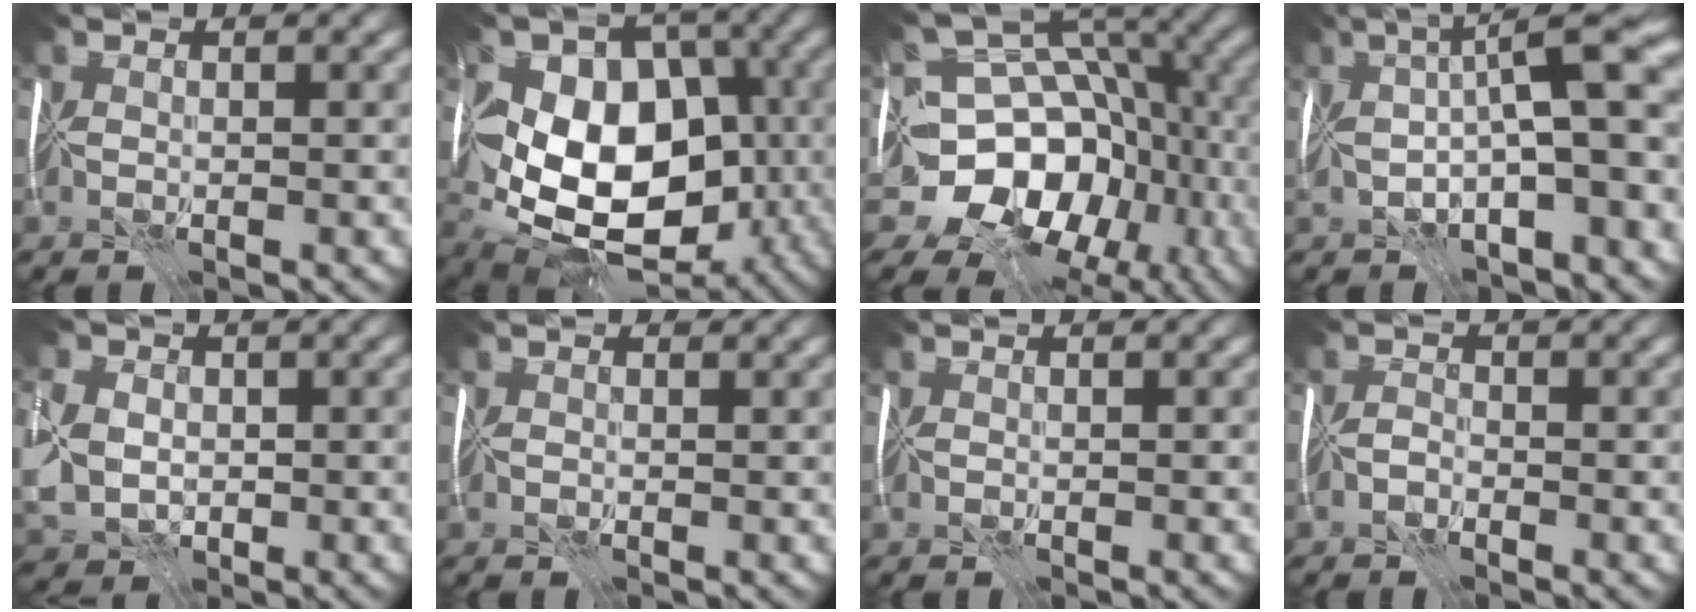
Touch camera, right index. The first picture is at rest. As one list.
[{"total": 13.4, "force": [-1.3, 9.1, 9.7], "torque": [-0.148, -0.018, -0.022]}, {"total": 13.8, "force": [-4.3, 11.3, 6.6], "torque": [-0.113, -0.005, -0.085]}, {"total": 11.8, "force": [0.3, 3.4, 11.3], "torque": [-0.170, 0.013, 0.001]}, {"total": 5.6, "force": [-0.5, 4.6, 3.2], "torque": [-0.082, 0.001, -0.019]}, {"total": 0.8, "force": [0.5, 0.5, 0.3], "torque": [-0.006, 0.000, 0.004]}, {"total": 0.0}, {"total": 1.0, "force": [-1.0, 0.0, 0.0], "torque": [-0.002, 0.004, -0.026]}]